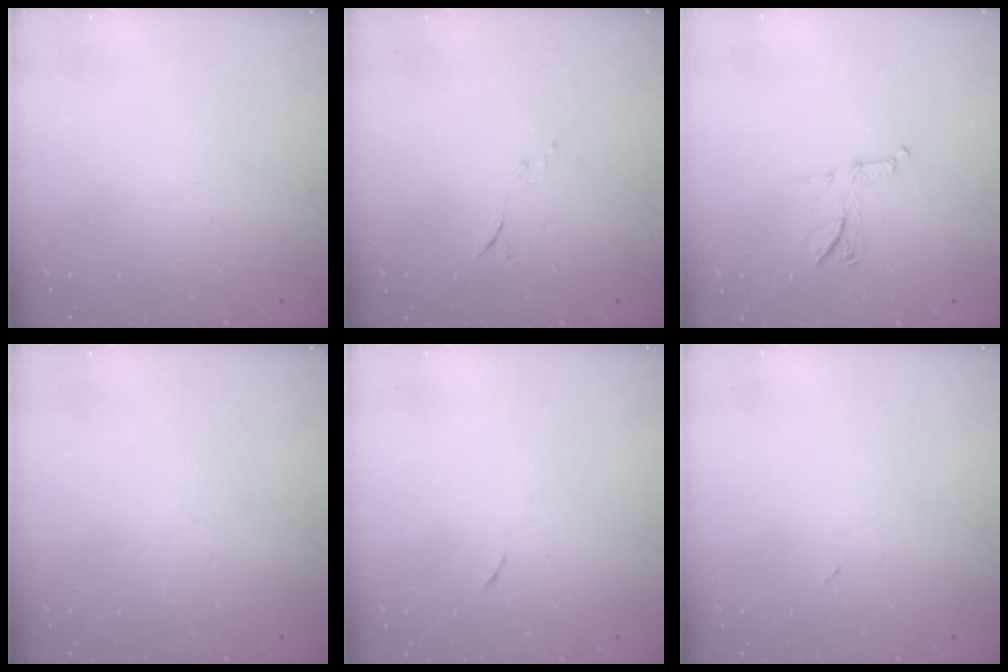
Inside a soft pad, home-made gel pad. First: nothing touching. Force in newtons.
{"total": 5.5, "press": 5.4, "slide": 1.1}
{"total": 8.6, "press": 8.5, "slide": 1.1}
{"total": 0.0}
{"total": 3.9, "press": 3.5, "slide": 1.6}
{"total": 2.1, "press": 1.9, "slide": 1.0}